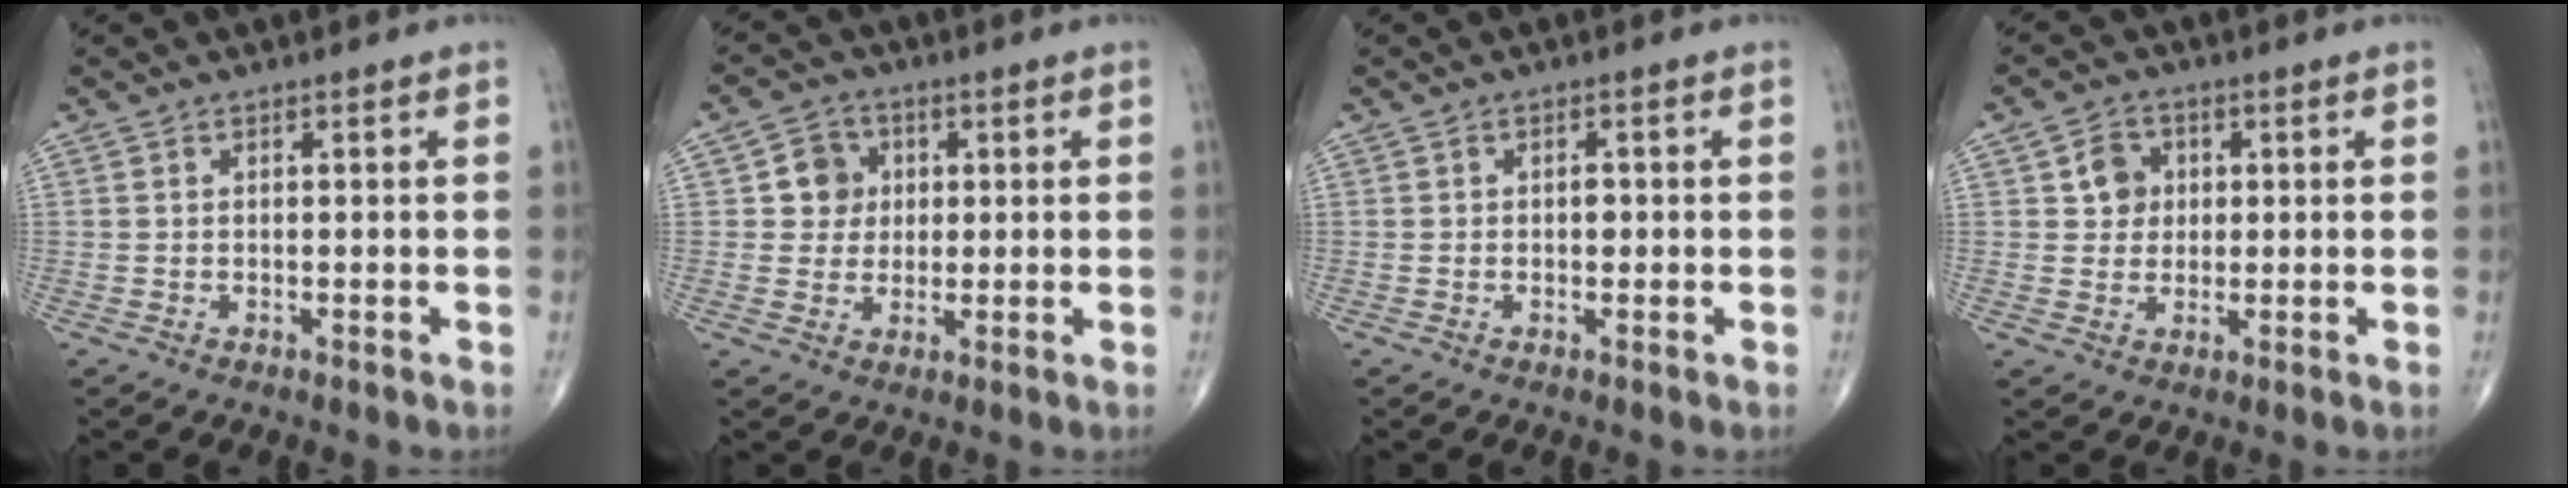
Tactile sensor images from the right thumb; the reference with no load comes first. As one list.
[{"total": 5.7, "force": [1.2, 5.2, 1.8], "torque": [0.003, 0.004, 0.015]}, {"total": 1.3, "force": [0.0, 0.8, 1.0], "torque": [-0.007, 0.003, -0.002]}, {"total": 4.8, "force": [1.1, 4.3, 2.0], "torque": [-0.007, 0.000, 0.015]}]